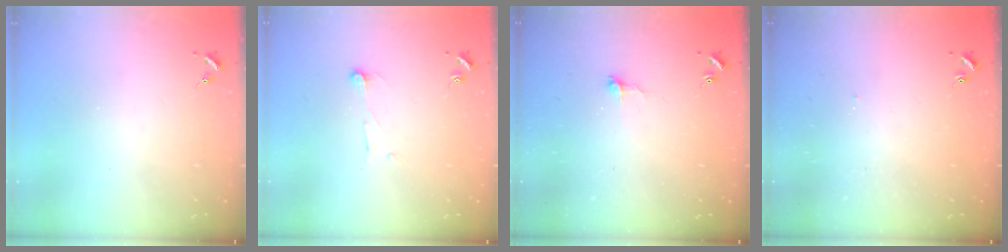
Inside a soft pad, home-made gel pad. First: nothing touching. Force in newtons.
{"total": 5.9, "press": 5.9, "slide": 0.4}
{"total": 6.2, "press": 6.2, "slide": 0.6}
{"total": 2.7, "press": 2.7, "slide": 0.1}